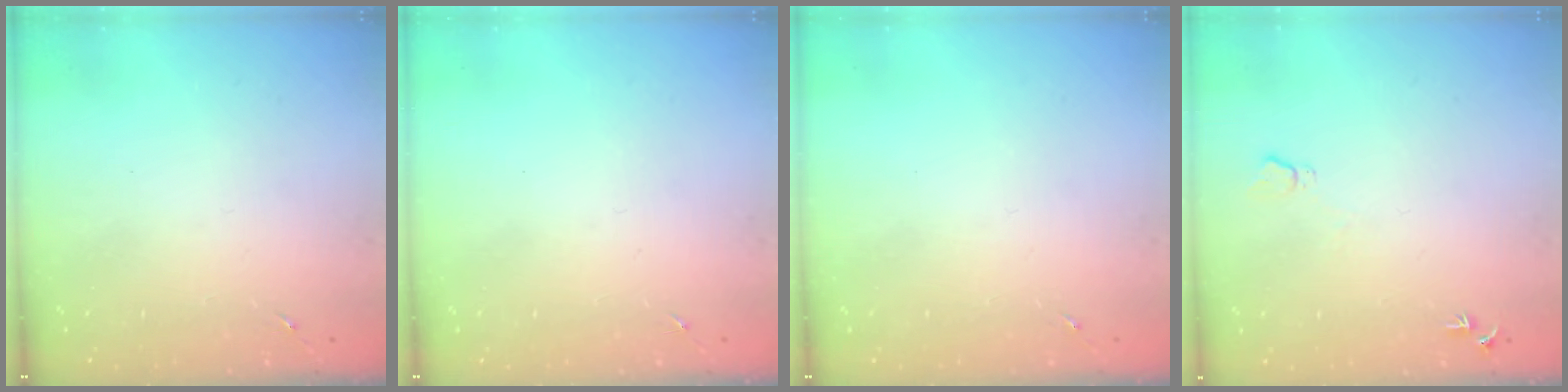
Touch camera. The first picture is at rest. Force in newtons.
{"total": 0.0}
{"total": 0.0}
{"total": 5.8, "press": 5.8, "slide": 0.7}